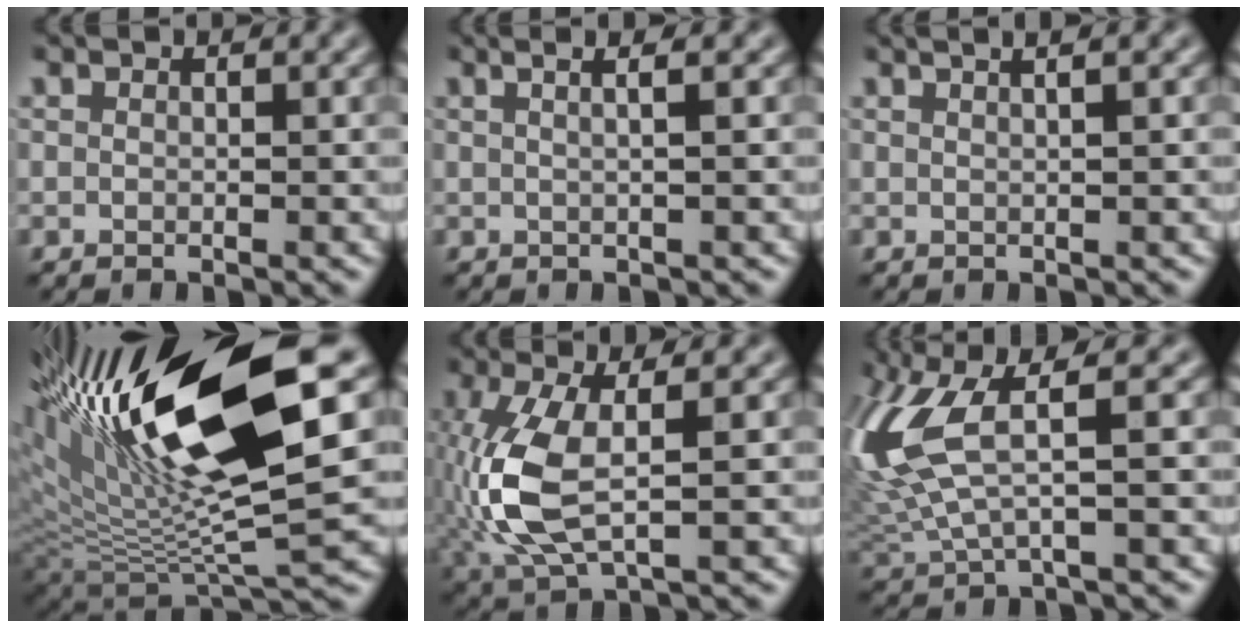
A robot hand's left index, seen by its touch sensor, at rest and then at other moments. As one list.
[{"total": 3.8, "force": [1.5, 1.8, 3.0], "torque": [-0.014, 0.025, -0.013]}, {"total": 4.4, "force": [2.5, 2.0, 3.0], "torque": [-0.012, 0.031, 0.001]}, {"total": 15.5, "force": [5.6, 4.3, 13.8], "torque": [-0.262, 0.001, 0.101]}, {"total": 7.6, "force": [-0.8, 3.1, 6.8], "torque": [-0.177, -0.002, -0.011]}, {"total": 7.3, "force": [2.2, 2.2, 6.6], "torque": [-0.172, 0.005, 0.046]}]